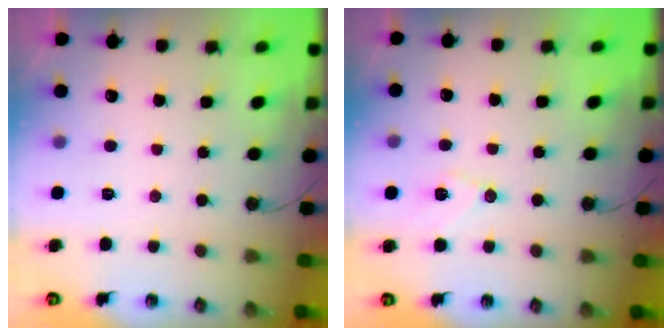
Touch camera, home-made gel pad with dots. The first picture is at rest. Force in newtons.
{"total": 8.3, "press": 8.2, "slide": 1.1}